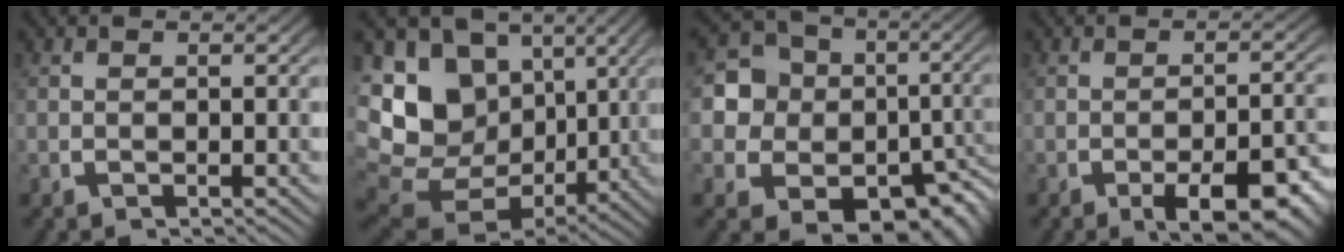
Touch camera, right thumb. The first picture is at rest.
{"total": 18.5, "force": [-1.1, 14.8, 11.0], "torque": [-0.233, -0.062, 0.001]}
{"total": 13.4, "force": [-2.9, 10.9, 7.2], "torque": [-0.163, -0.067, -0.030]}
{"total": 6.8, "force": [-3.3, 2.8, 5.2], "torque": [-0.071, -0.019, -0.042]}